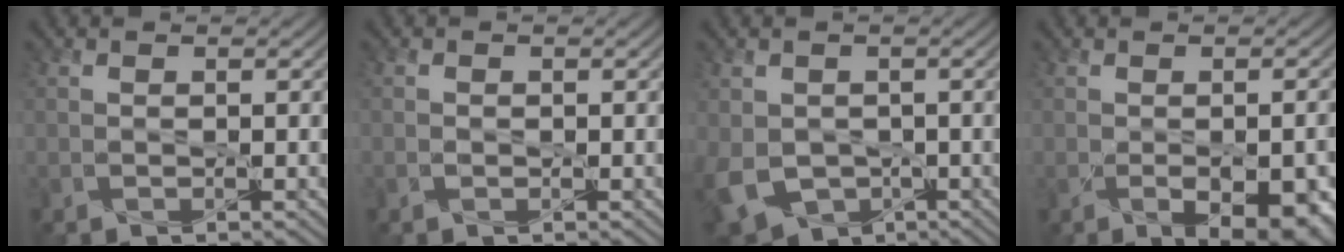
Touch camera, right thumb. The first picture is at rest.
{"total": 0.6, "force": [-0.1, 0.5, 0.3], "torque": [-0.005, -0.003, -0.004]}
{"total": 8.0, "force": [-1.9, 6.3, 4.5], "torque": [-0.123, -0.029, -0.030]}
{"total": 7.2, "force": [-2.4, 3.5, 5.7], "torque": [-0.080, -0.025, -0.008]}